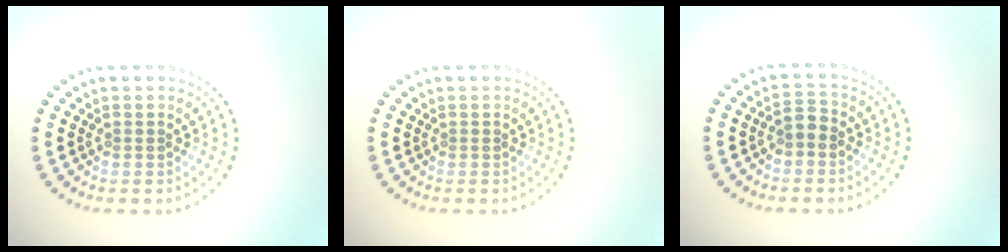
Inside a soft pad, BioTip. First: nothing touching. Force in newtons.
{"total": 0.0}
{"total": 1.5, "press": 1.4, "slide": 0.6}